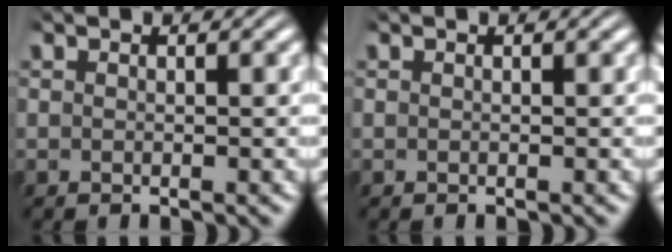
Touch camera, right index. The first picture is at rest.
{"total": 0.0}